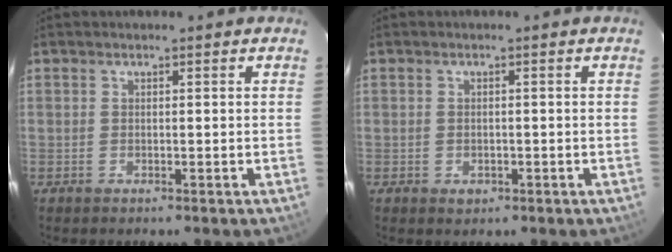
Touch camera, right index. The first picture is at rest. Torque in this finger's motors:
{"motor_torque": [0.30, 0.20, 0.02, 0.01]}